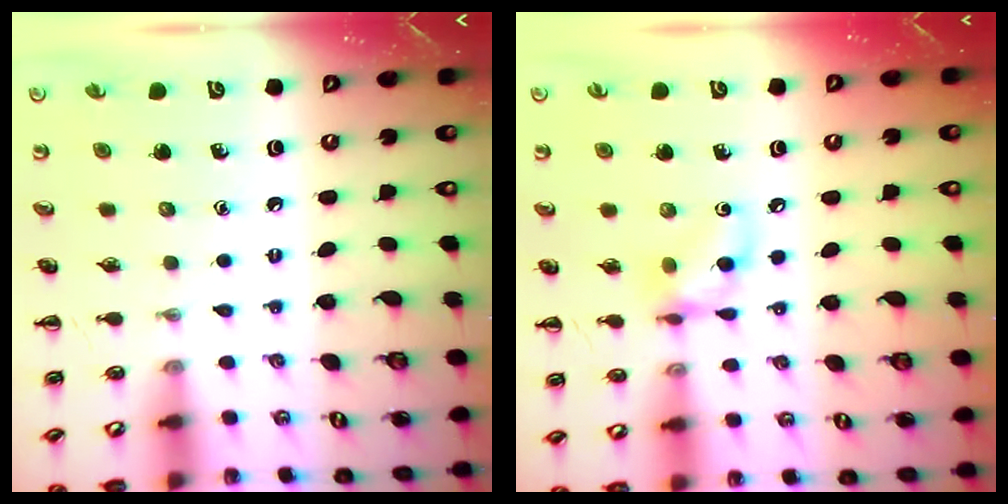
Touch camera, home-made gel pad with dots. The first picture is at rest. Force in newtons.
{"total": 8.1, "press": 8.1, "slide": 0.7}